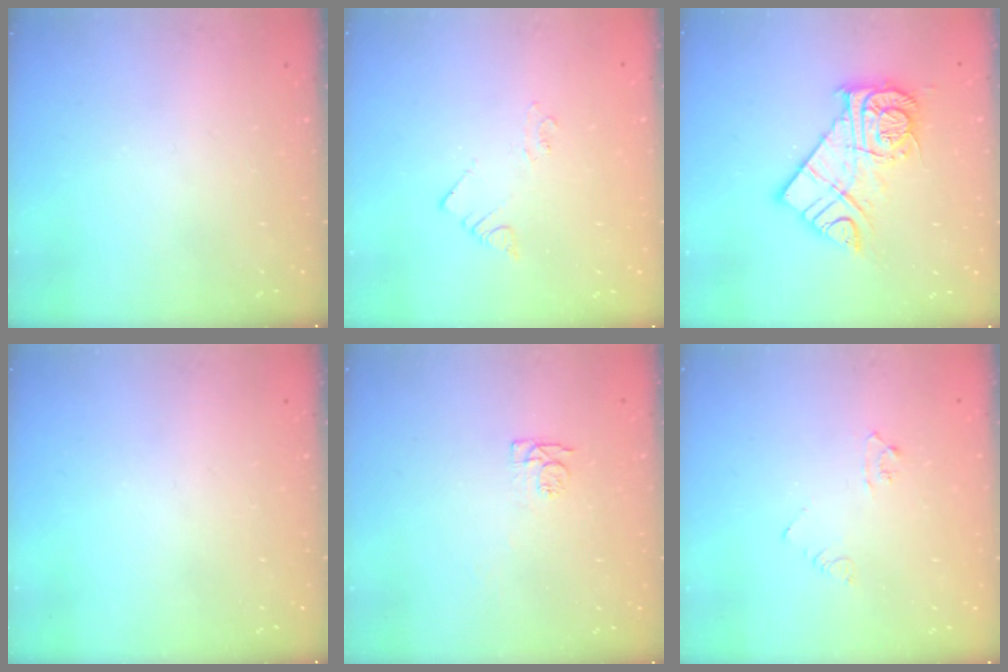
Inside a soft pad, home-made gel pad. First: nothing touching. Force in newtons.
{"total": 1.9, "press": 1.9, "slide": 0.1}
{"total": 13.4, "press": 13.4, "slide": 1.4}
{"total": 0.0}
{"total": 4.5, "press": 4.4, "slide": 0.8}
{"total": 6.0, "press": 6.0, "slide": 0.7}